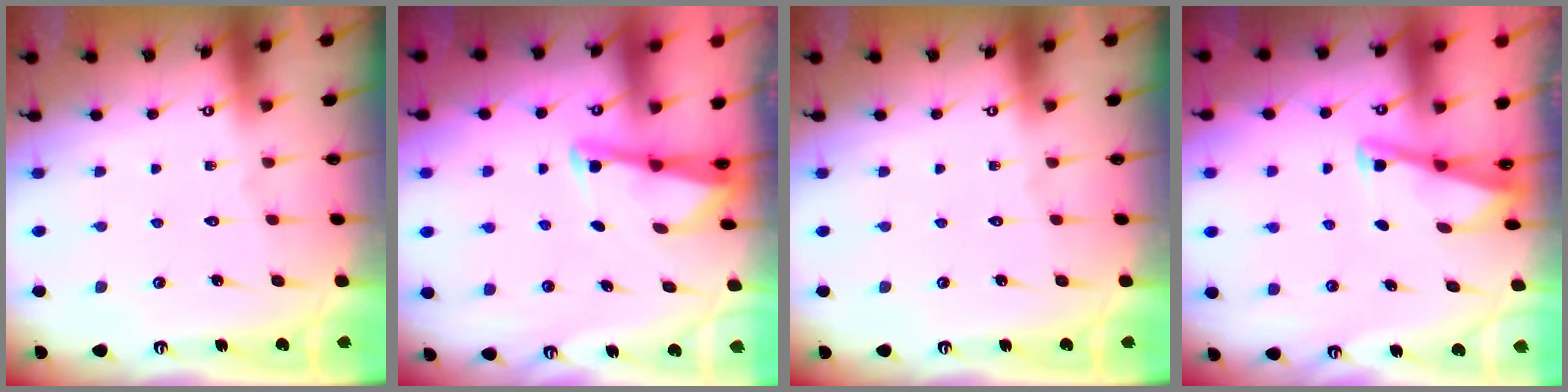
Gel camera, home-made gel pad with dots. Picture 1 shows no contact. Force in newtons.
{"total": 2.9, "press": 2.9, "slide": 0.2}
{"total": 0.0}
{"total": 2.9, "press": 2.9, "slide": 0.3}